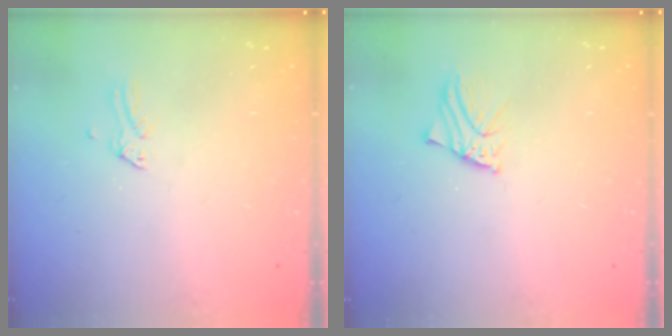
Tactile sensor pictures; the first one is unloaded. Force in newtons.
{"total": 2.4, "press": 2.4, "slide": 0.2}